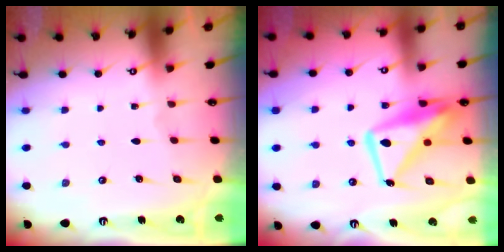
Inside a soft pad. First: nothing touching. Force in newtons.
{"total": 14.6, "press": 14.5, "slide": 1.3}